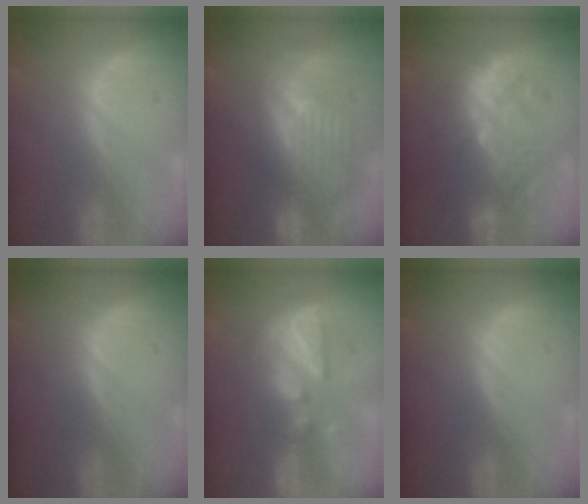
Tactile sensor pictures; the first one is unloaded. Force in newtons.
{"total": 10.5, "press": 9.4, "slide": 4.6}
{"total": 9.1, "press": 8.9, "slide": 1.6}
{"total": 0.0}
{"total": 9.0, "press": 7.9, "slide": 4.4}
{"total": 0.0}